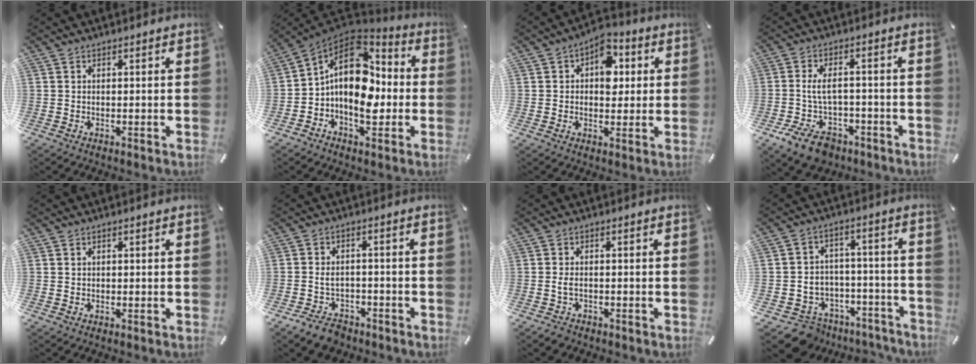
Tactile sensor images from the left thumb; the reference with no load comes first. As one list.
[{"total": 15.5, "force": [0.0, 10.6, 11.4], "torque": [-0.201, -0.010, -0.003]}, {"total": 8.9, "force": [1.5, 6.2, 6.2], "torque": [-0.069, -0.002, 0.020]}, {"total": 9.5, "force": [-3.0, 6.0, 6.7], "torque": [-0.127, 0.016, -0.051]}, {"total": 0.6, "force": [0.0, 0.4, 0.4], "torque": [-0.010, 0.001, 0.000]}, {"total": 5.6, "force": [-2.9, 3.7, 3.0], "torque": [-0.068, 0.015, -0.057]}, {"total": 2.4, "force": [-1.0, 1.4, 1.7], "torque": [-0.039, 0.001, -0.020]}, {"total": 8.2, "force": [-4.7, 6.6, 1.1], "torque": [-0.017, 0.025, -0.074]}]